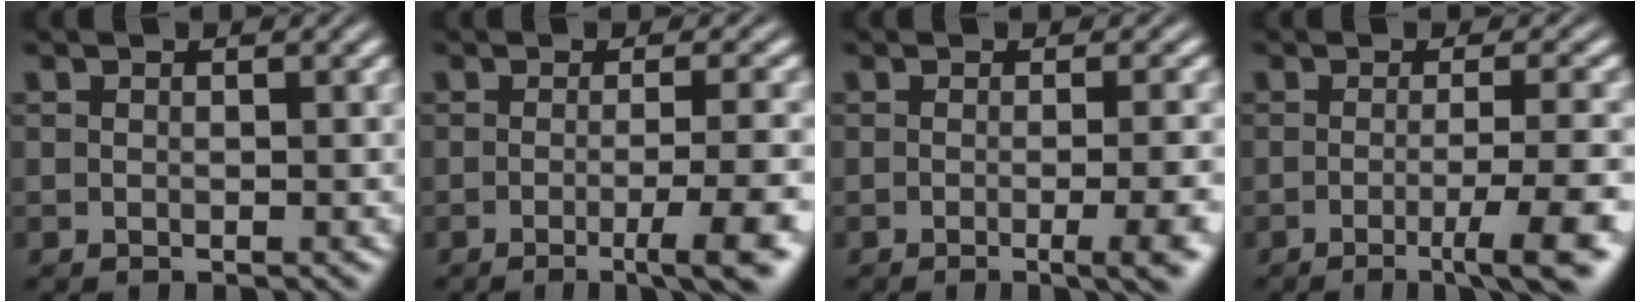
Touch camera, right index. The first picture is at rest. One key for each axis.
{"total": 4.6, "fx": -2.3, "fy": -0.2, "fz": 4.0, "tx": -0.046, "ty": -0.005, "tz": -0.035}
{"total": 3.8, "fx": -1.8, "fy": 0.0, "fz": 3.3, "tx": -0.034, "ty": -0.004, "tz": -0.027}
{"total": 5.2, "fx": -2.5, "fy": -0.2, "fz": 4.5, "tx": -0.053, "ty": -0.008, "tz": -0.038}